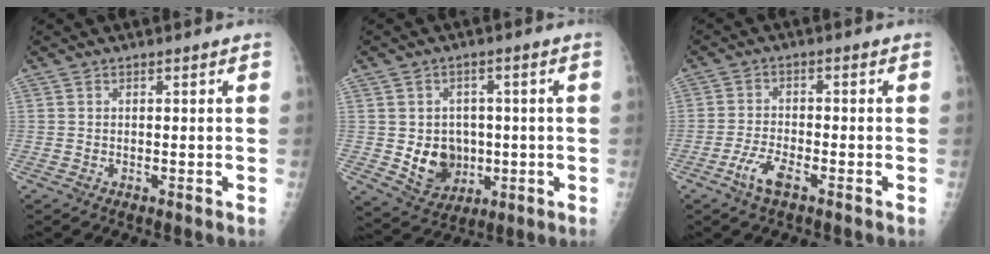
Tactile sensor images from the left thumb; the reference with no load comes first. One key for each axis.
{"total": 9.2, "fx": -0.9, "fy": 7.7, "fz": 5.0, "tx": -0.042, "ty": -0.002, "tz": 0.002}
{"total": 4.7, "fx": -2.8, "fy": 1.5, "fz": 3.5, "tx": -0.078, "ty": 0.014, "tz": -0.052}